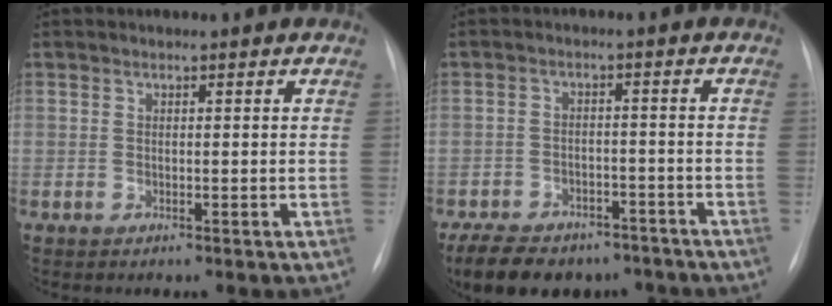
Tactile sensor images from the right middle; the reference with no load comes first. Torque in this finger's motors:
{"motor_torque": [0.36, -0.41, 0.14, 0.04]}